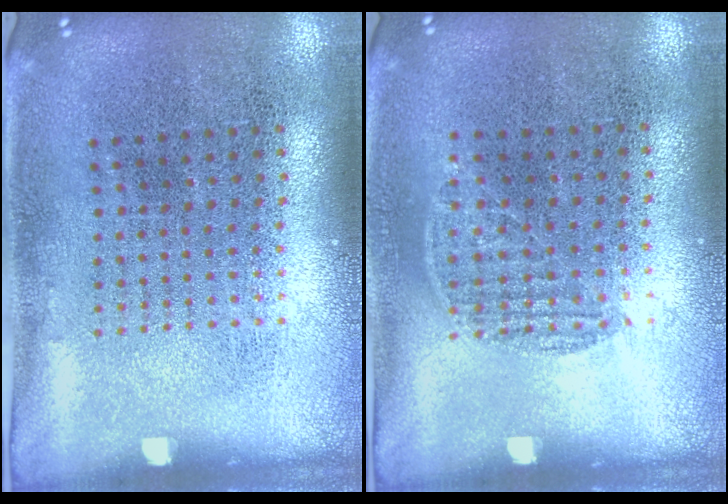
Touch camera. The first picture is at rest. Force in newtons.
{"total": 0.8, "press": 0.7, "slide": 0.5}